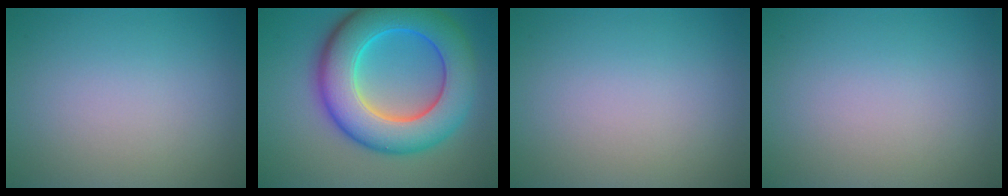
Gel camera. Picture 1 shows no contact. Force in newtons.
{"total": 11.2, "press": 11.2, "slide": 0.1}
{"total": 0.0}
{"total": 0.0}